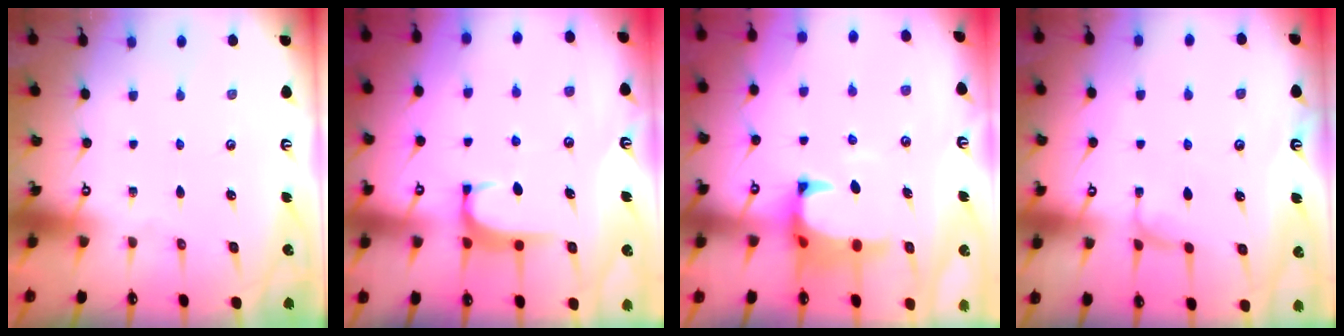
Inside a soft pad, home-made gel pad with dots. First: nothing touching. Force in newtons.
{"total": 1.9, "press": 1.8, "slide": 0.5}
{"total": 2.6, "press": 2.3, "slide": 1.1}
{"total": 2.2, "press": 2.2, "slide": 0.4}